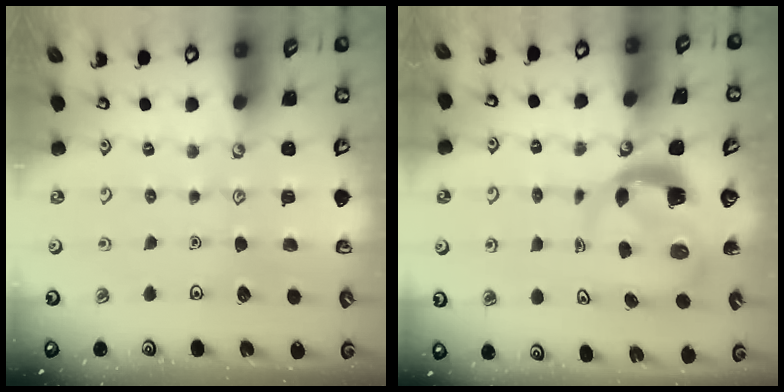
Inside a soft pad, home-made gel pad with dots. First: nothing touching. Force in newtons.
{"total": 4.6, "press": 4.5, "slide": 0.5}